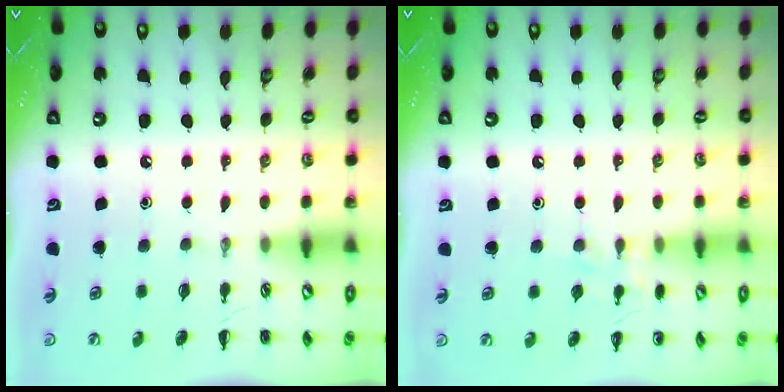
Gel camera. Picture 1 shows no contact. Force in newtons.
{"total": 6.4, "press": 6.1, "slide": 1.8}